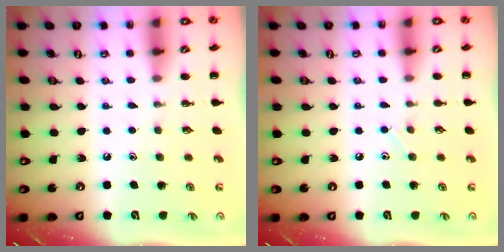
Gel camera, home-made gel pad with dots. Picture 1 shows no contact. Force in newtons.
{"total": 3.6, "press": 3.4, "slide": 1.1}